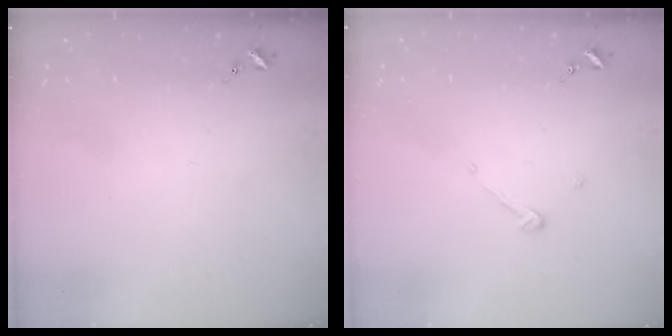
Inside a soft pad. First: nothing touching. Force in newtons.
{"total": 3.9, "press": 3.9, "slide": 0.3}